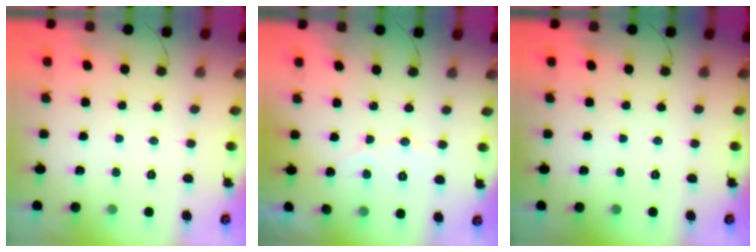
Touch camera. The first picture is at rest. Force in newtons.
{"total": 4.1, "press": 4.1, "slide": 0.3}
{"total": 0.0}